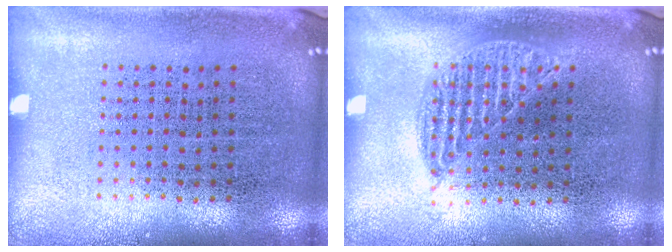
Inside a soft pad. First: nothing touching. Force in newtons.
{"total": 0.9, "press": 0.8, "slide": 0.4}